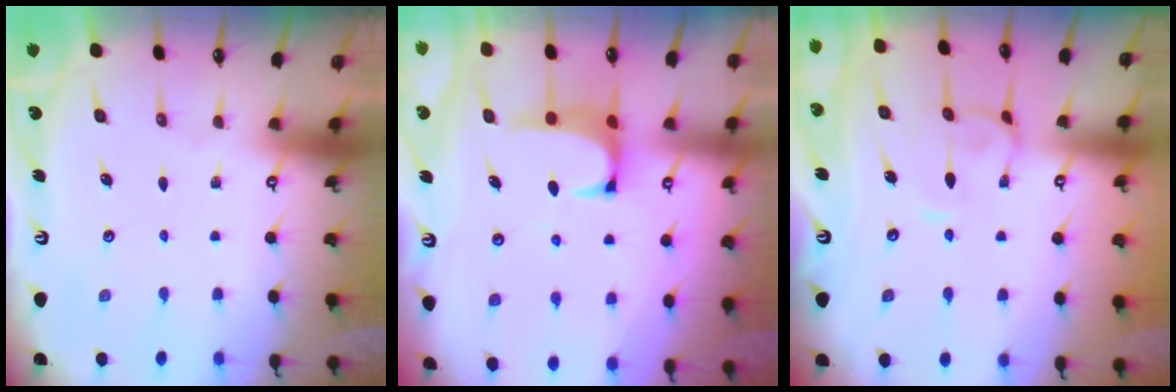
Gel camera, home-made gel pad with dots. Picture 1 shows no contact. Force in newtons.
{"total": 1.2, "press": 1.2, "slide": 0.4}
{"total": 0.6, "press": 0.1, "slide": 0.6}